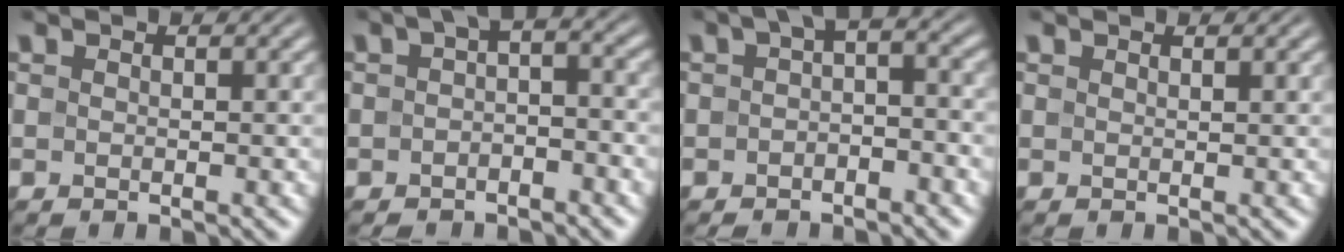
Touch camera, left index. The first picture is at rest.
{"total": 3.3, "force": [-0.7, 1.9, 2.6], "torque": [-0.028, 0.011, -0.022]}
{"total": 3.6, "force": [-0.8, 1.9, 2.9], "torque": [-0.033, 0.011, -0.023]}
{"total": 0.6, "force": [0.5, 0.1, 0.4], "torque": [-0.003, 0.001, 0.010]}